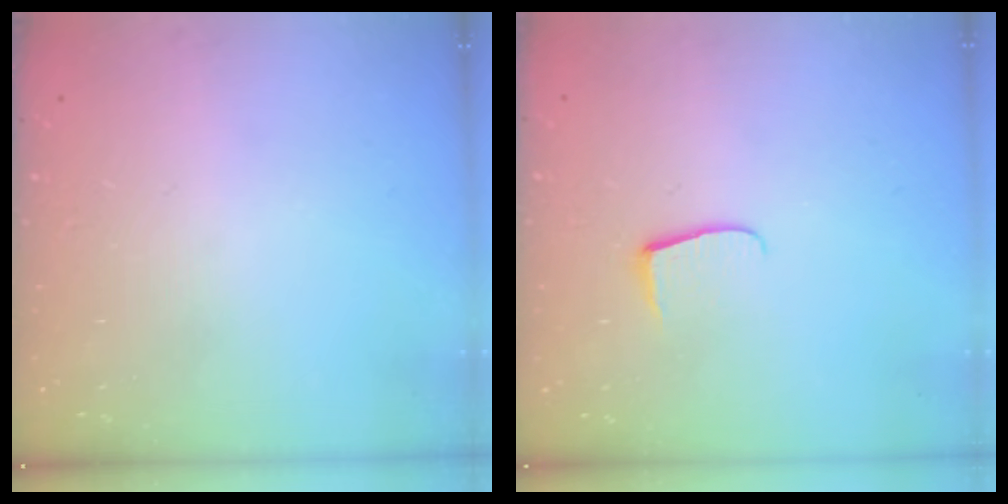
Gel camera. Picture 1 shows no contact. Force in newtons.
{"total": 6.0, "press": 5.9, "slide": 0.7}